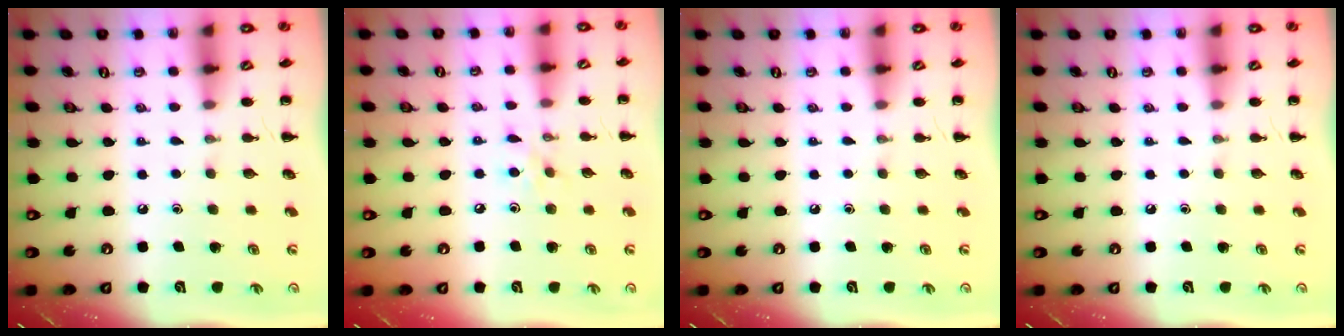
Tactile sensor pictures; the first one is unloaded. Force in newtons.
{"total": 5.4, "press": 5.1, "slide": 1.9}
{"total": 0.0}
{"total": 0.0}